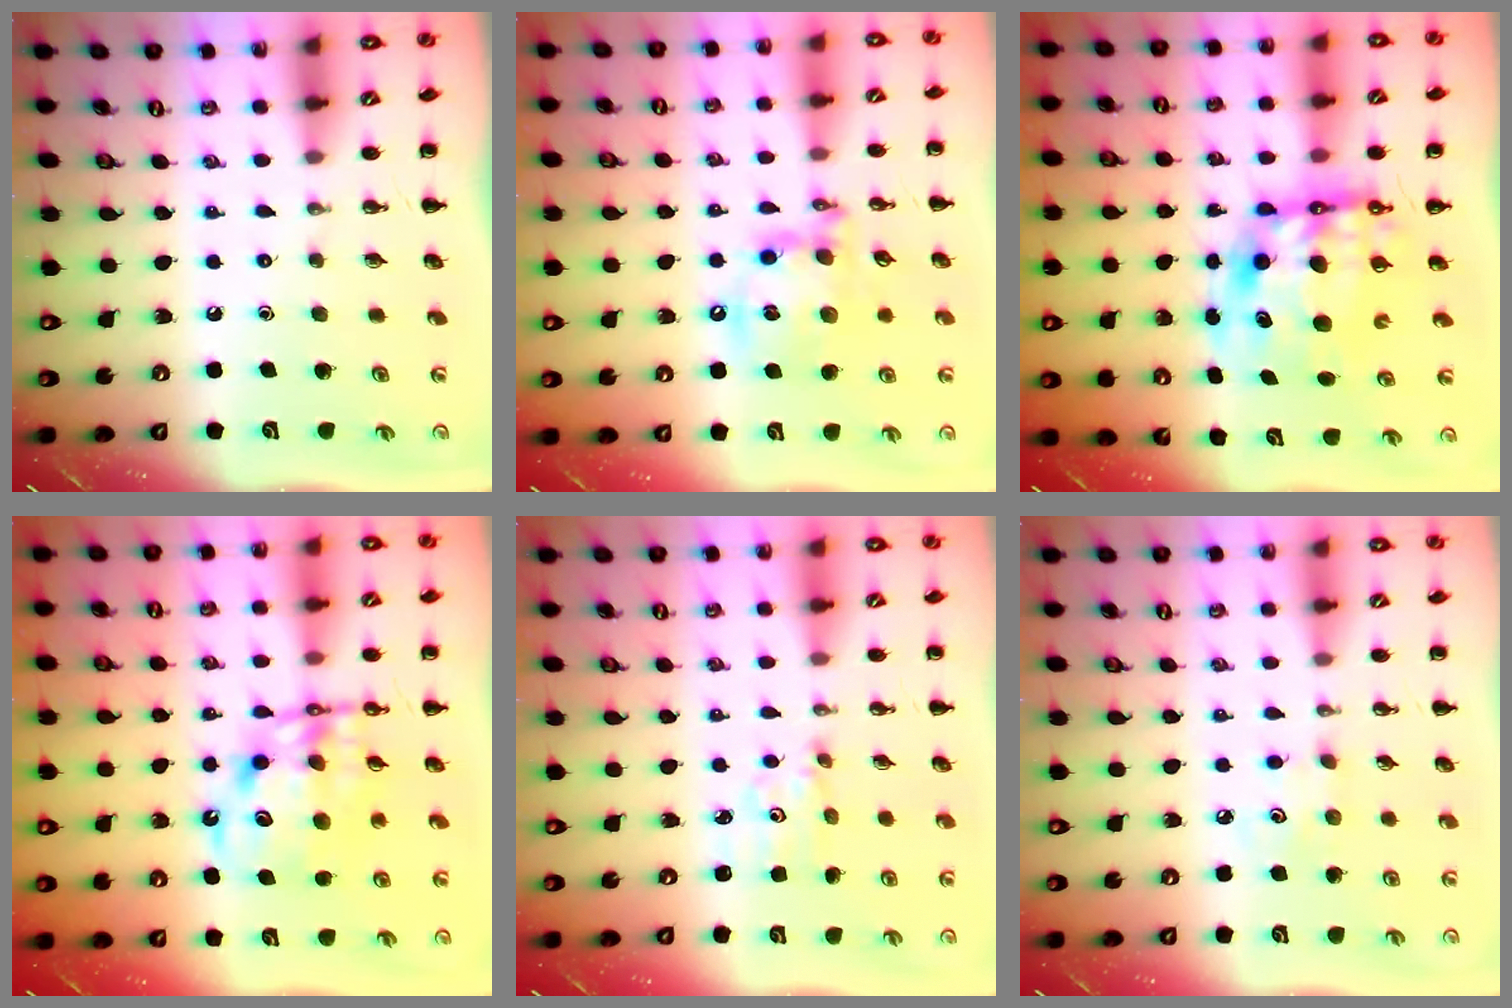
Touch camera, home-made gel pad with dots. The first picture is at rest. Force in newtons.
{"total": 14.2, "press": 13.9, "slide": 3.0}
{"total": 11.4, "press": 11.1, "slide": 2.9}
{"total": 11.9, "press": 11.6, "slide": 2.9}
{"total": 2.5, "press": 2.4, "slide": 0.4}
{"total": 4.7, "press": 4.6, "slide": 1.0}